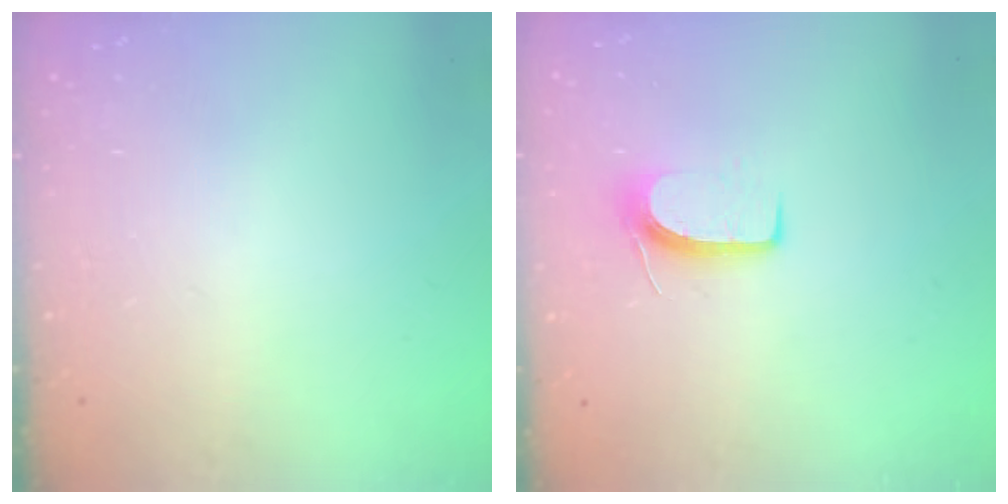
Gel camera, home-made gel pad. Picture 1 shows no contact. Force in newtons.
{"total": 7.0, "press": 7.0, "slide": 0.6}